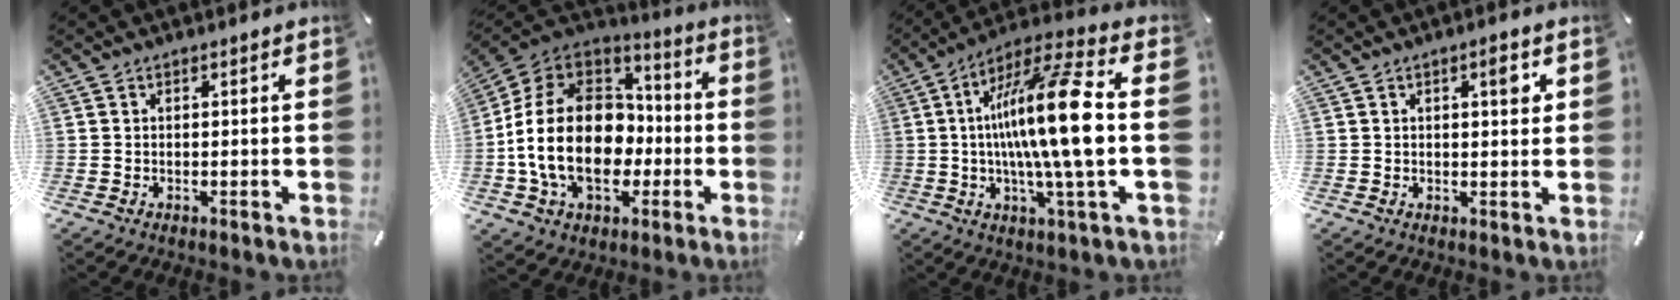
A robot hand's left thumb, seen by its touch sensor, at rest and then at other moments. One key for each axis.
{"total": 22.1, "fx": -3.4, "fy": 16.2, "fz": 14.6, "tx": -0.299, "ty": 0.015, "tz": -0.049}
{"total": 20.2, "fx": 0.8, "fy": 2.5, "fz": 20.1, "tx": -0.375, "ty": -0.012, "tz": -0.002}
{"total": 3.8, "fx": 1.2, "fy": 1.5, "fz": 3.3, "tx": -0.036, "ty": -0.006, "tz": 0.012}